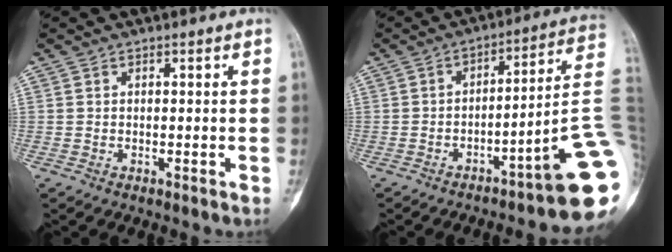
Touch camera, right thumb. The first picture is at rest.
{"total": 15.7, "force": [-5.6, 1.3, 14.6], "torque": [-0.138, 0.053, -0.076]}